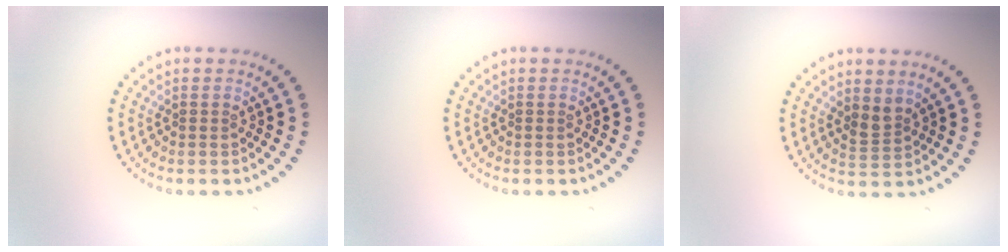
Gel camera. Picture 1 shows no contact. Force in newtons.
{"total": 0.0}
{"total": 1.8, "press": 1.3, "slide": 1.2}